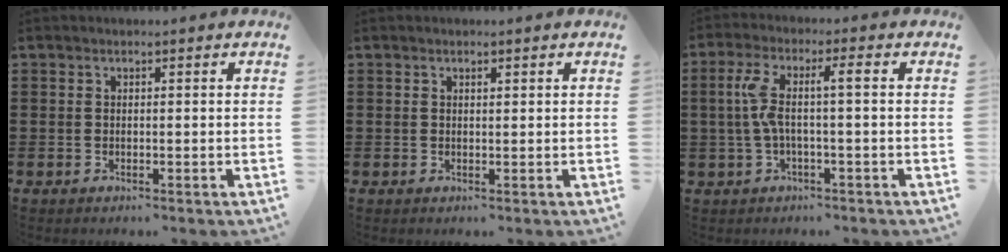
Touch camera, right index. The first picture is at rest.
{"total": 0.6, "force": [0.4, 0.3, 0.4], "torque": [-0.008, 0.001, 0.008]}
{"total": 6.6, "force": [-0.1, 0.9, 6.5], "torque": [-0.142, -0.002, -0.015]}